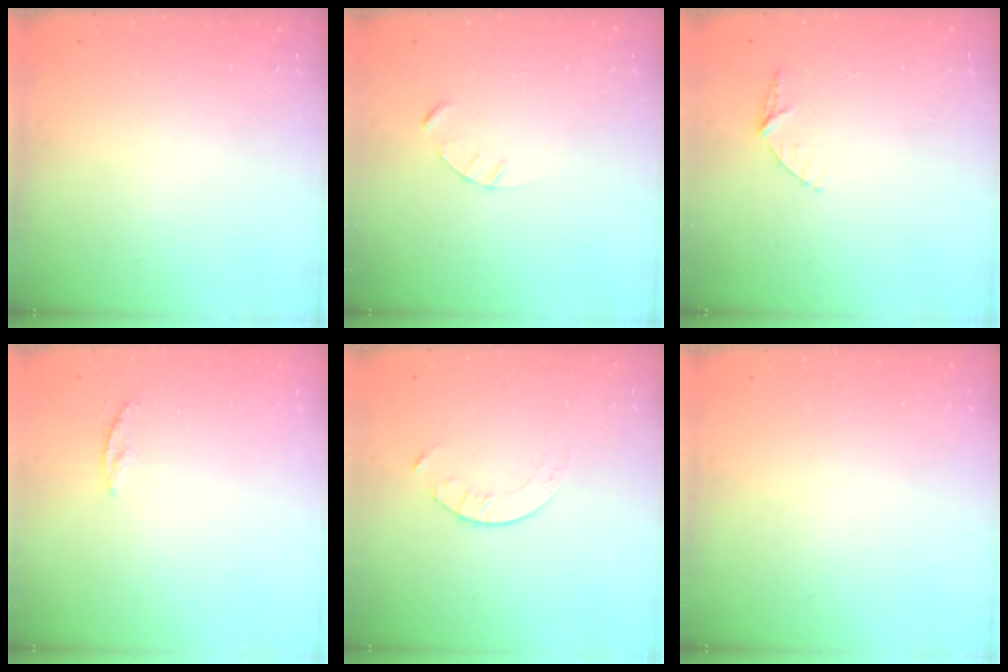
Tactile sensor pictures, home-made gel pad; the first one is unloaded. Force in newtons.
{"total": 2.4, "press": 2.4, "slide": 0.3}
{"total": 5.2, "press": 5.1, "slide": 0.5}
{"total": 3.5, "press": 3.5, "slide": 0.4}
{"total": 4.1, "press": 4.0, "slide": 0.5}
{"total": 0.0}